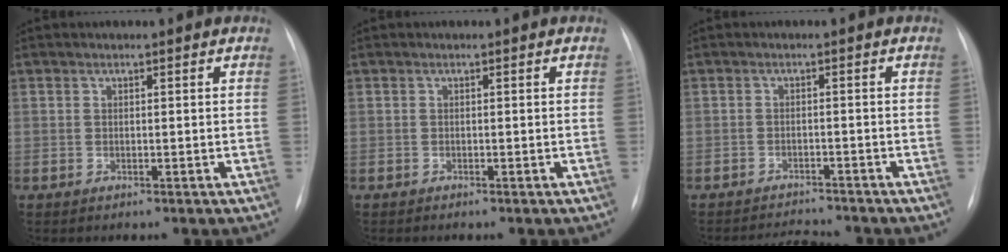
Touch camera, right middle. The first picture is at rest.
{"total": 0.0}
{"total": 4.4, "force": [-4.4, 0.2, 0.2], "torque": [-0.006, -0.006, -0.067]}